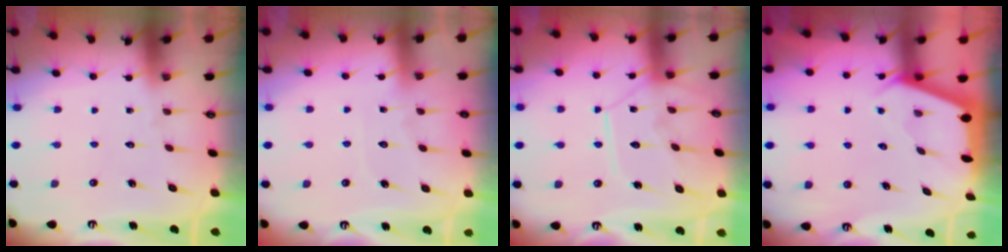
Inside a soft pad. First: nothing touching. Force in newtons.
{"total": 4.6, "press": 4.6, "slide": 0.6}
{"total": 11.3, "press": 11.3, "slide": 0.6}
{"total": 2.3, "press": 2.3, "slide": 0.3}